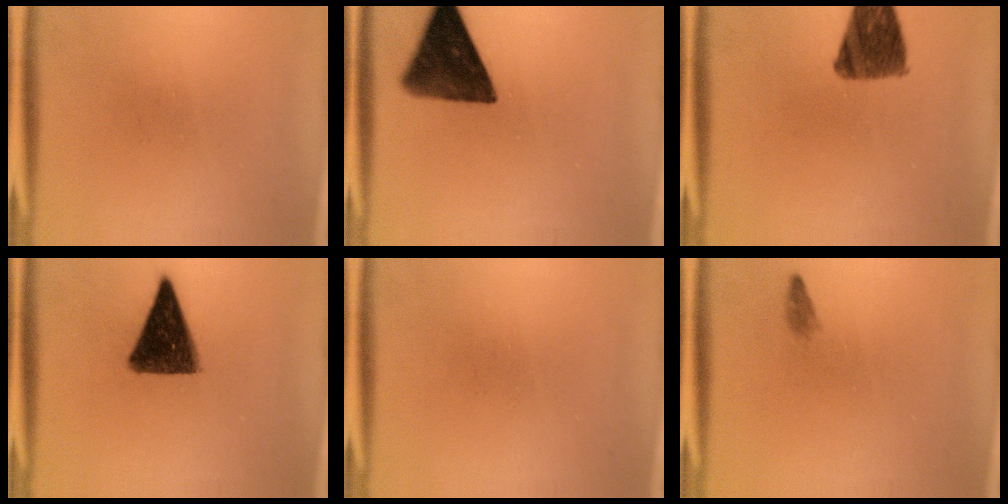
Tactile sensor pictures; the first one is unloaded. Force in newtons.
{"total": 12.6}
{"total": 10.1}
{"total": 12.4}
{"total": 0.0}
{"total": 0.8}